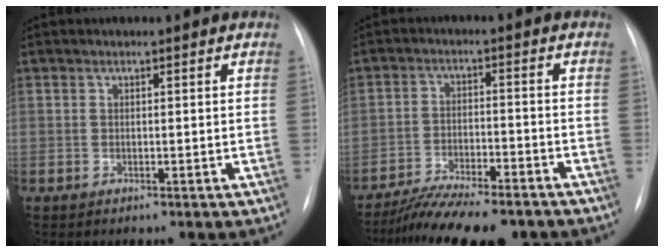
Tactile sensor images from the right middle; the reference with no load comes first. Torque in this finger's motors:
{"motor_torque": [1.06, -1.07, 0.16, 0.09]}